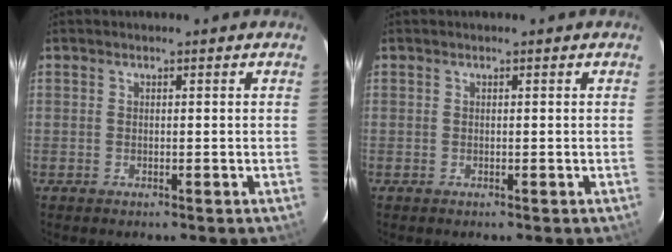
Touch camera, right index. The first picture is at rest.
{"total": 0.0}